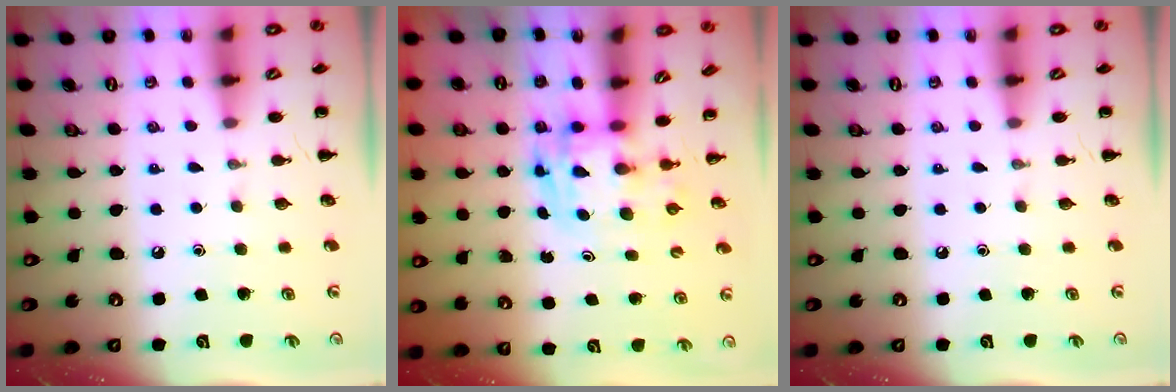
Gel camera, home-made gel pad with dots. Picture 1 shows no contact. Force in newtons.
{"total": 3.4, "press": 3.4, "slide": 0.6}
{"total": 0.0}